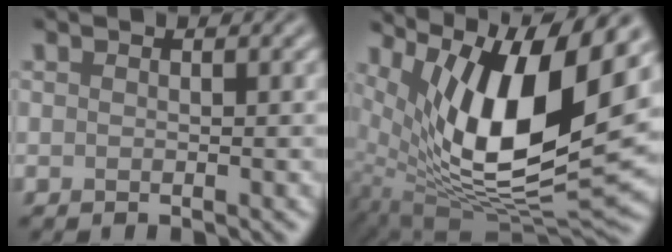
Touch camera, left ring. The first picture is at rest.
{"total": 13.5, "force": [4.8, 4.5, 11.7], "torque": [-0.198, -0.012, 0.091]}